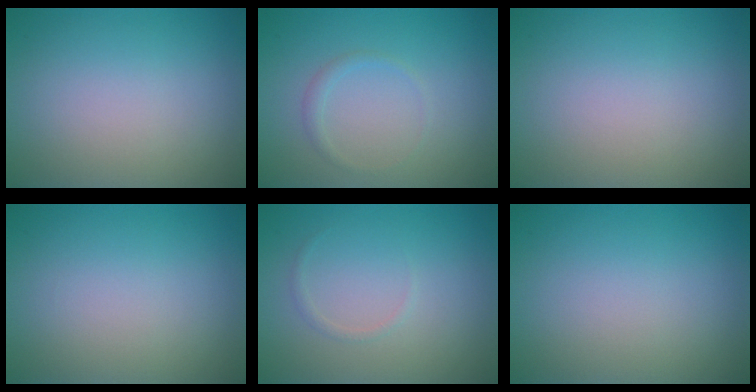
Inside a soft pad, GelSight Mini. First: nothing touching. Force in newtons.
{"total": 0.9, "press": 0.9, "slide": 0.1}
{"total": 0.0}
{"total": 0.0}
{"total": 0.6, "press": 0.6, "slide": 0.1}
{"total": 0.0}